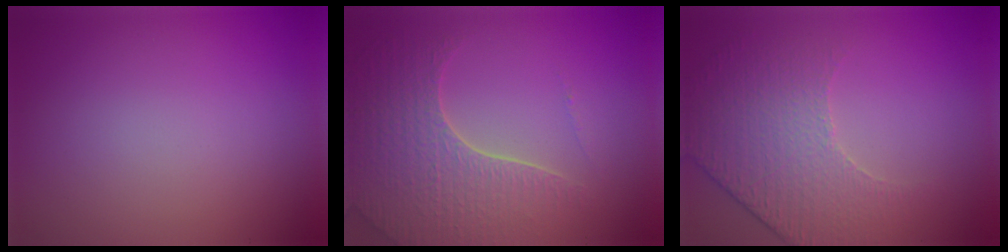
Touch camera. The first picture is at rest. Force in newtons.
{"total": 6.0, "press": 4.8, "slide": 3.5}
{"total": 4.3, "press": 3.8, "slide": 2.1}